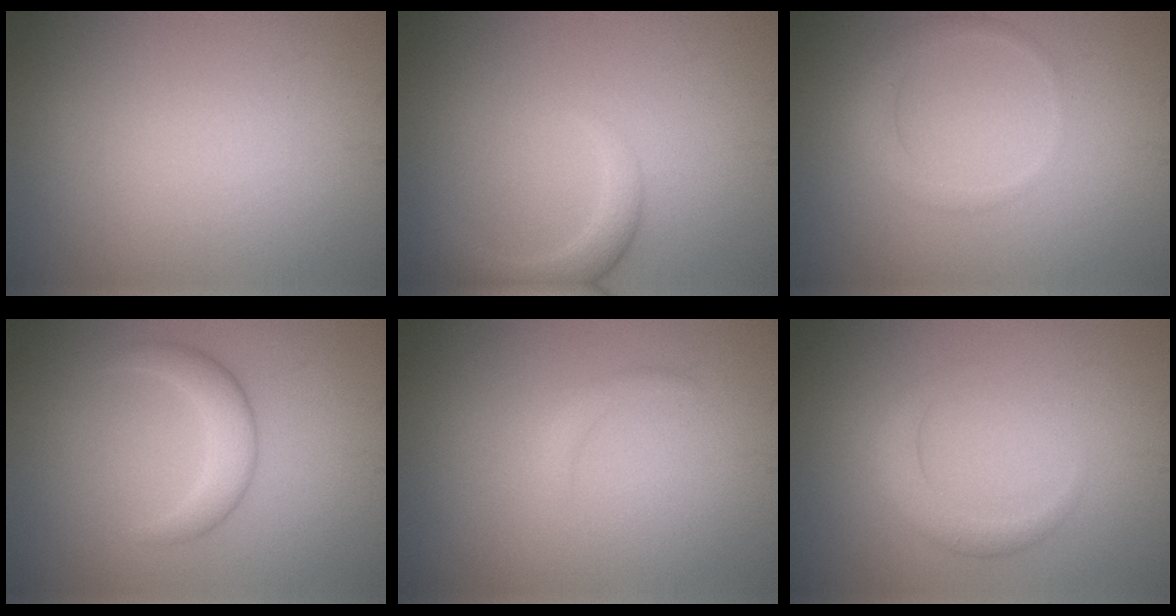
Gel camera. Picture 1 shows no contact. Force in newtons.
{"total": 2.6, "press": 2.5, "slide": 0.4}
{"total": 1.8, "press": 1.8, "slide": 0.1}
{"total": 2.8, "press": 2.8, "slide": 0.1}
{"total": 0.8, "press": 0.8, "slide": 0.1}
{"total": 2.1, "press": 2.1, "slide": 0.1}